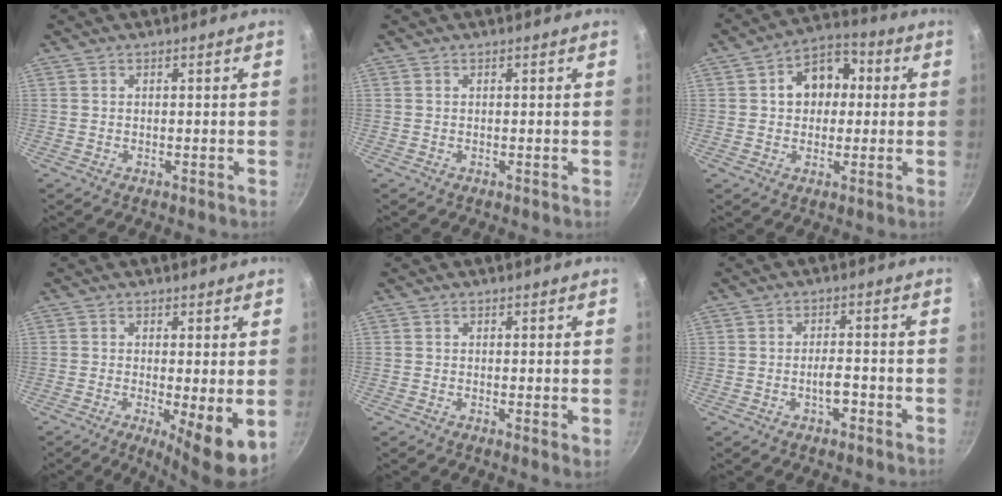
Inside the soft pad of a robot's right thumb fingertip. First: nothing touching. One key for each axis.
{"total": 0.0}
{"total": 10.2, "fx": 1.5, "fy": 7.5, "fz": 6.8, "tx": -0.068, "ty": 0.021, "tz": 0.012}
{"total": 8.7, "fx": -1.9, "fy": 2.2, "fz": 8.2, "tx": -0.124, "ty": -0.023, "tz": -0.026}
{"total": 1.8, "fx": 0.1, "fy": 0.5, "fz": 1.7, "tx": -0.029, "ty": -0.009, "tz": -0.002}
{"total": 3.4, "fx": -1.4, "fy": 1.4, "fz": 2.8, "tx": -0.040, "ty": 0.011, "tz": -0.025}